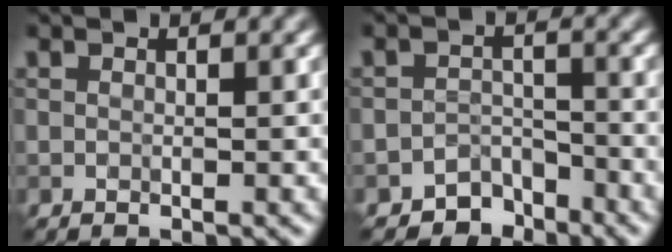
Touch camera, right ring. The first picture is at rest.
{"total": 2.9, "force": [-2.4, 1.5, 0.2], "torque": [0.015, 0.006, -0.041]}